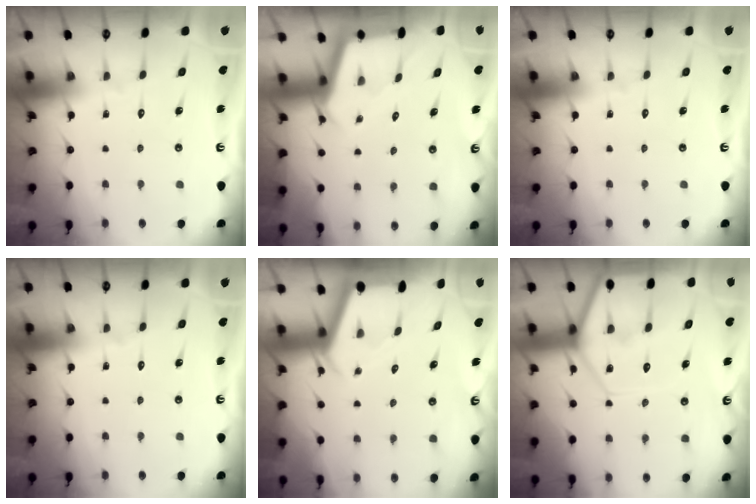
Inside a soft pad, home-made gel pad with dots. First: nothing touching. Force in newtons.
{"total": 2.4, "press": 2.4, "slide": 0.1}
{"total": 0.0}
{"total": 0.0}
{"total": 2.5, "press": 2.5, "slide": 0.4}
{"total": 12.5, "press": 12.4, "slide": 1.1}